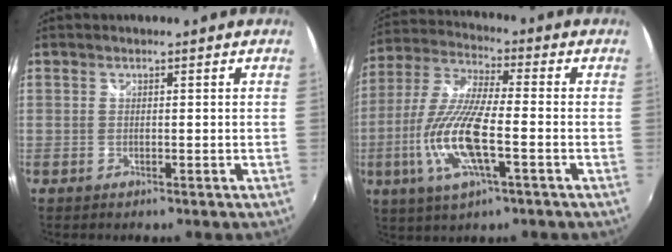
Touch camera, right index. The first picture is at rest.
{"total": 15.2, "force": [-4.4, 3.7, 14.0], "torque": [-0.297, -0.012, -0.088]}